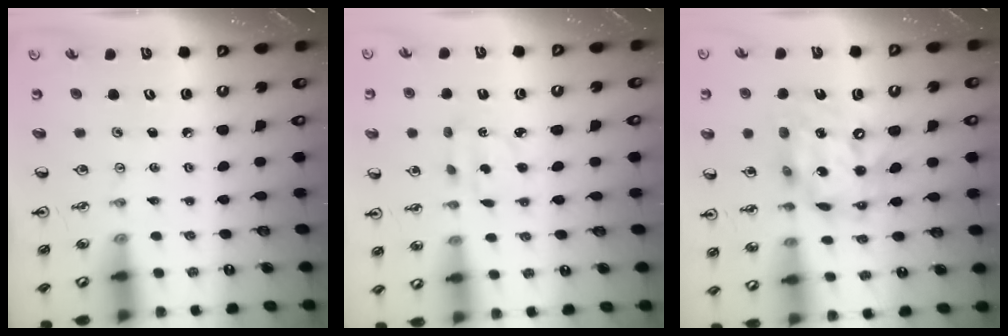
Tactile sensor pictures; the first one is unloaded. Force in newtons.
{"total": 2.2, "press": 2.2, "slide": 0.6}
{"total": 17.3, "press": 17.2, "slide": 2.0}